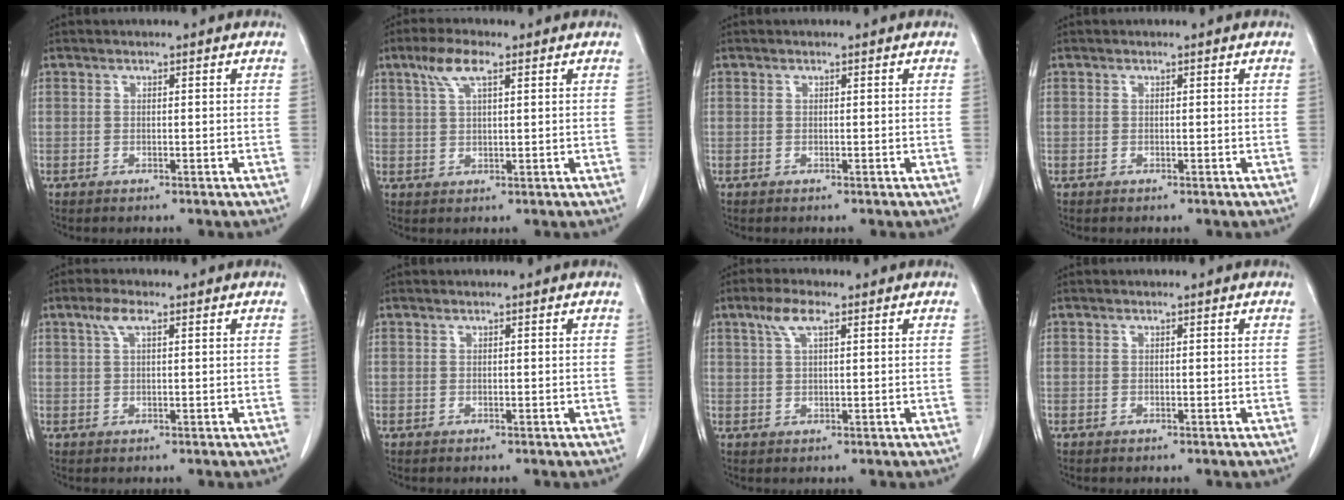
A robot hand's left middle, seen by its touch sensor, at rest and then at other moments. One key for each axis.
{"total": 5.0, "fx": 2.8, "fy": 1.1, "fz": 4.0, "tx": -0.086, "ty": 0.012, "tz": 0.056}
{"total": 0.0}
{"total": 0.0}
{"total": 2.7, "fx": 1.4, "fy": 0.6, "fz": 2.2, "tx": -0.050, "ty": 0.011, "tz": 0.029}
{"total": 0.0}
{"total": 3.8, "fx": 2.0, "fy": 0.9, "fz": 3.1, "tx": -0.069, "ty": 0.011, "tz": 0.042}
{"total": 0.0}